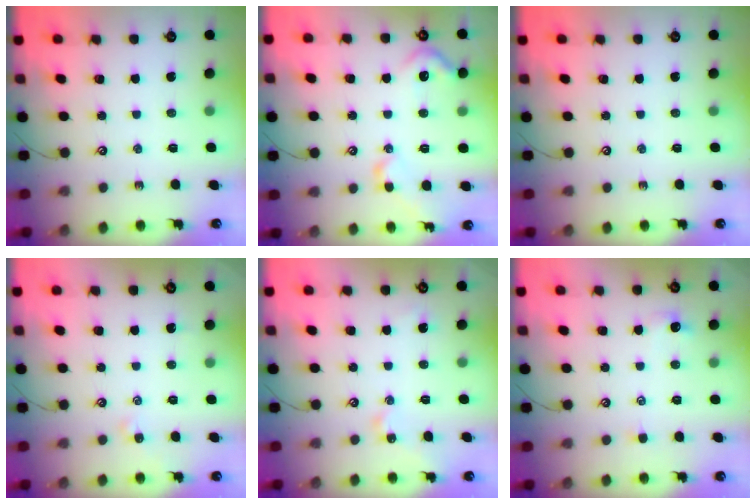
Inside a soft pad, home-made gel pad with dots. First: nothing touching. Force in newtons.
{"total": 5.9, "press": 5.8, "slide": 0.8}
{"total": 0.0}
{"total": 0.0}
{"total": 2.3, "press": 2.3, "slide": 0.2}
{"total": 0.6, "press": 0.1, "slide": 0.6}